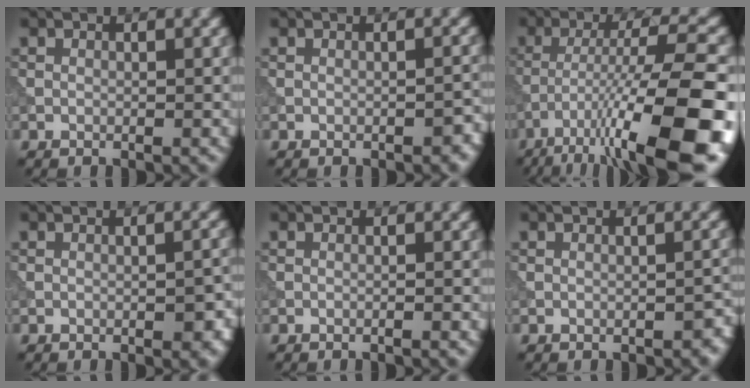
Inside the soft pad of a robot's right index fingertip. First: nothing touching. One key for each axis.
{"total": 1.1, "fx": -0.6, "fy": 0.5, "fz": 0.8, "tx": -0.014, "ty": 0.002, "tz": -0.008}
{"total": 14.8, "fx": -7.7, "fy": 3.2, "fz": 12.2, "tx": -0.207, "ty": -0.001, "tz": -0.121}
{"total": 2.8, "fx": -1.0, "fy": 1.0, "fz": 2.3, "tx": -0.030, "ty": 0.002, "tz": -0.013}
{"total": 0.7, "fx": -0.4, "fy": 0.1, "fz": 0.6, "tx": -0.005, "ty": 0.000, "tz": -0.016}
{"total": 1.3, "fx": -0.7, "fy": 0.7, "fz": 0.9, "tx": -0.016, "ty": -0.001, "tz": -0.008}